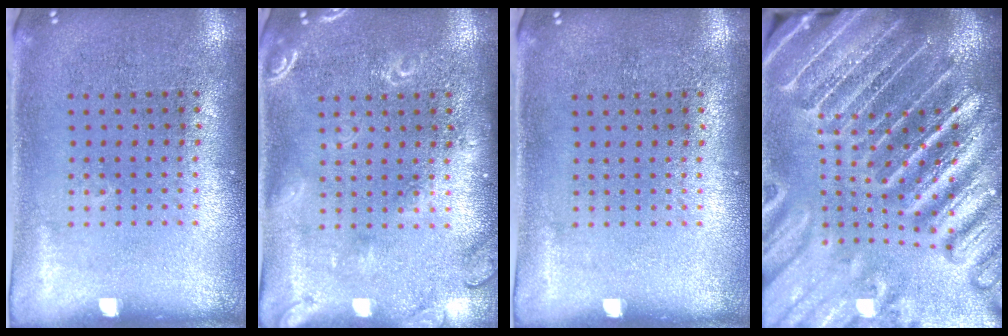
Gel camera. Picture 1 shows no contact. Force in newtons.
{"total": 2.8, "press": 2.7, "slide": 0.4}
{"total": 0.0}
{"total": 5.2, "press": 4.6, "slide": 2.5}